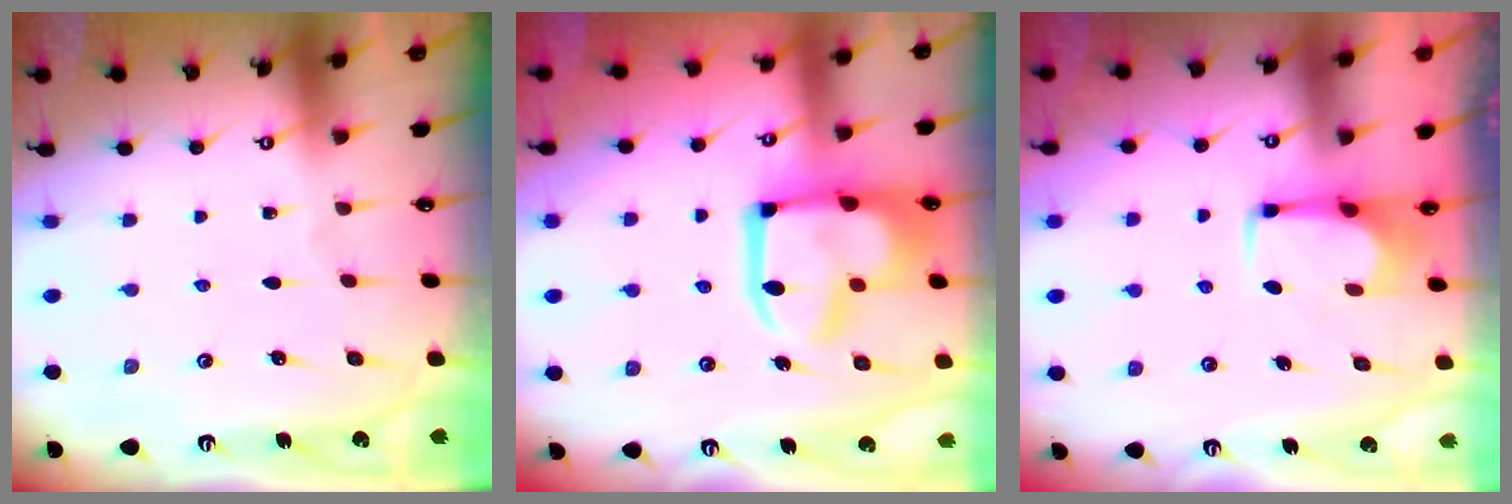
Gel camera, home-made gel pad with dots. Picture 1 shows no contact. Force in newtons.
{"total": 18.1, "press": 18.0, "slide": 1.8}
{"total": 2.6, "press": 2.6, "slide": 0.4}